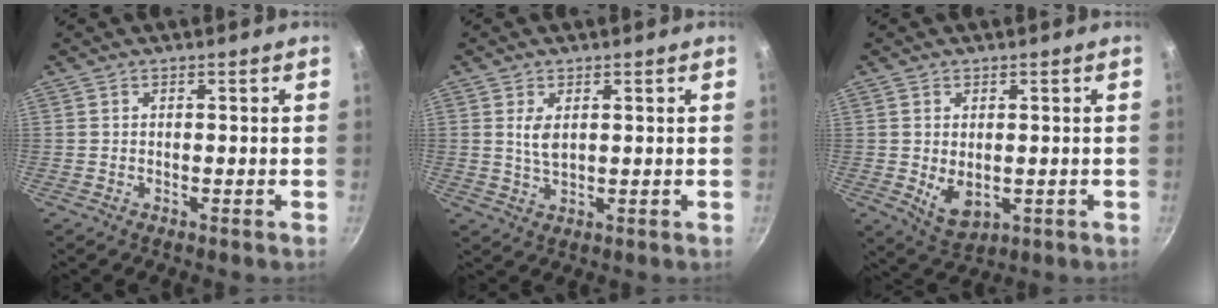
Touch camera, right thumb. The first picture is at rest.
{"total": 3.5, "force": [1.0, 1.8, 2.8], "torque": [-0.050, -0.011, 0.022]}
{"total": 6.1, "force": [-0.3, 4.0, 4.7], "torque": [-0.075, -0.016, 0.007]}